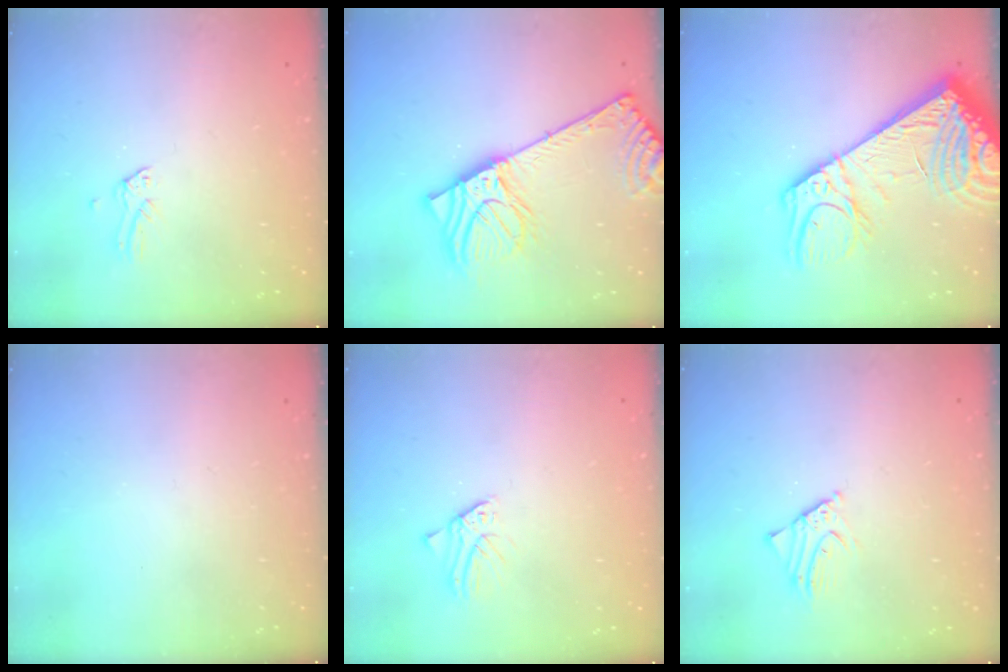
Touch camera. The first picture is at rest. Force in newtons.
{"total": 17.0, "press": 16.6, "slide": 3.5}
{"total": 22.3, "press": 21.7, "slide": 4.9}
{"total": 0.0}
{"total": 0.0}
{"total": 2.3, "press": 2.3, "slide": 0.2}